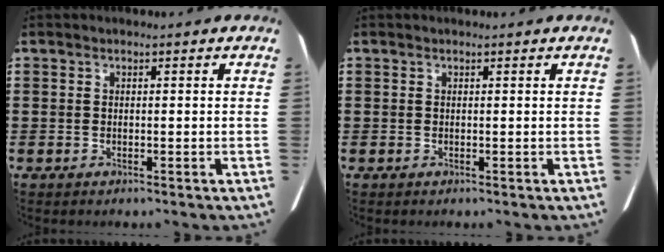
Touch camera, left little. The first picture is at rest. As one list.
[{"total": 0.0}]